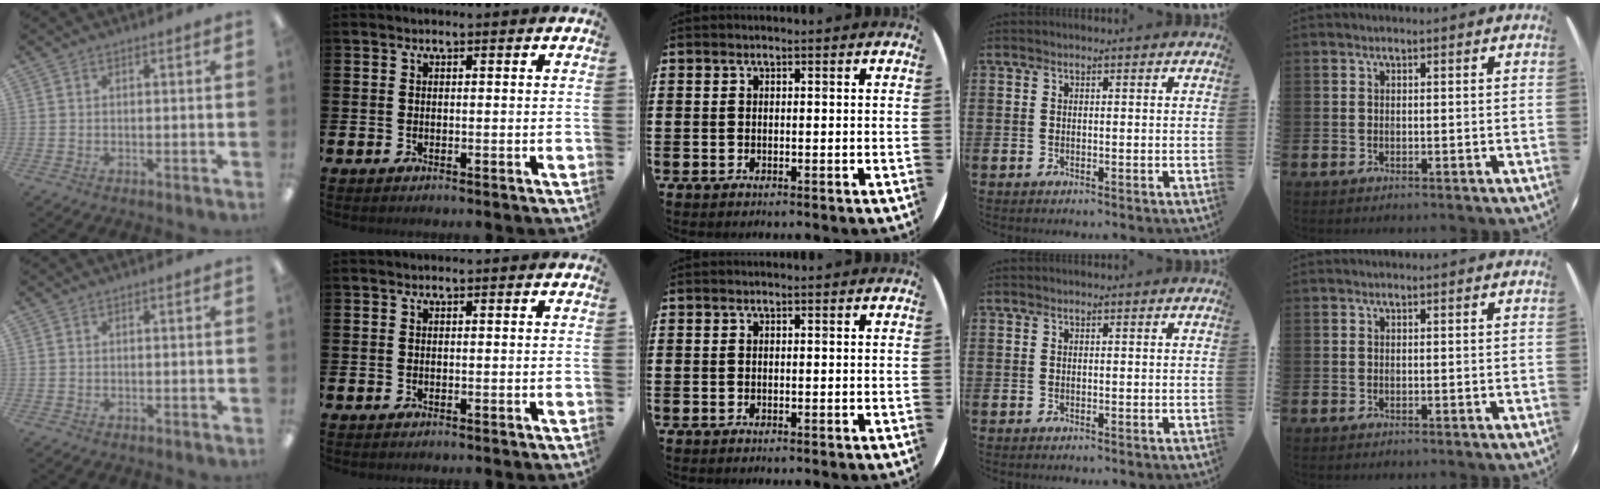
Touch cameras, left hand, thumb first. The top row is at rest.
{}